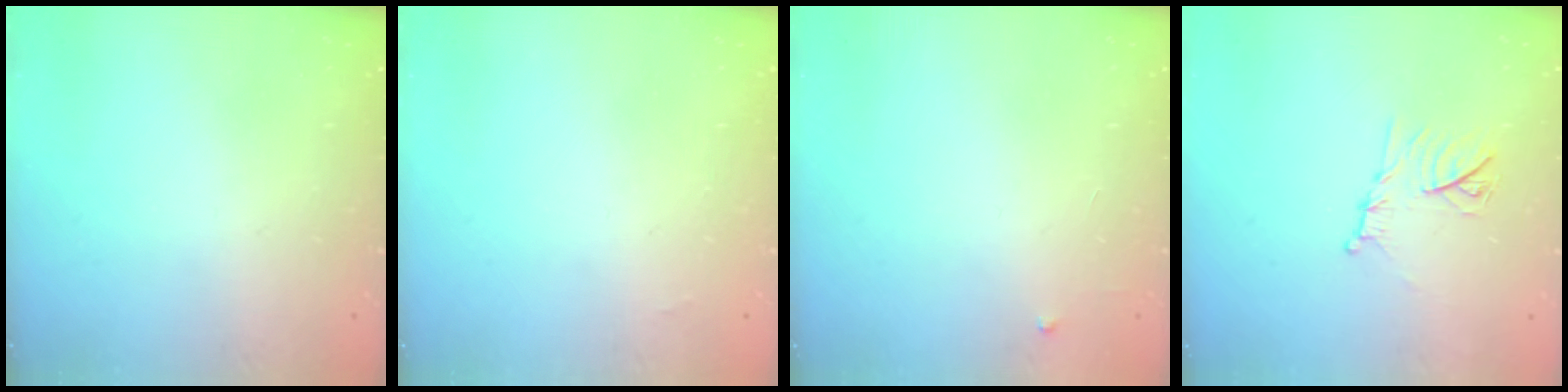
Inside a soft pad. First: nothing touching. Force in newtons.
{"total": 1.3, "press": 1.3, "slide": 0.2}
{"total": 2.6, "press": 2.6, "slide": 0.4}
{"total": 11.2, "press": 11.2, "slide": 0.5}